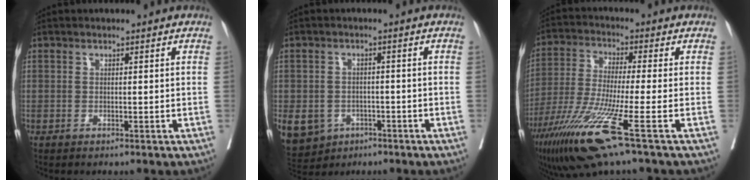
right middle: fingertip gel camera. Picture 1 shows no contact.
{"total": 13.9, "force": [-6.0, 11.4, 5.2], "torque": [-0.149, 0.000, -0.078]}
{"total": 13.6, "force": [-7.1, -0.6, 11.6], "torque": [-0.239, -0.041, -0.134]}